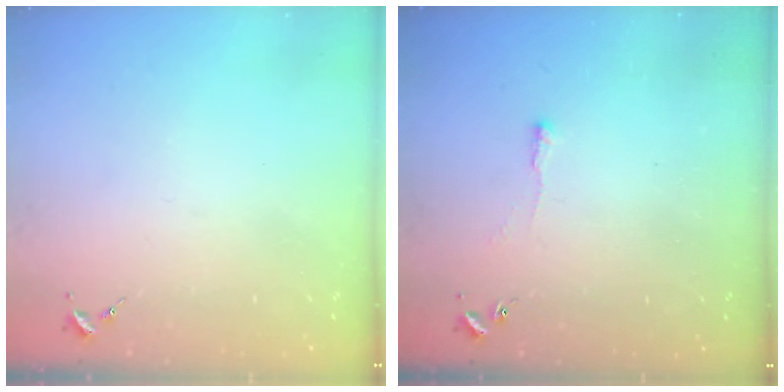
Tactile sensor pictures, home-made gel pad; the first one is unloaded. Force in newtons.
{"total": 2.5, "press": 2.5, "slide": 0.5}